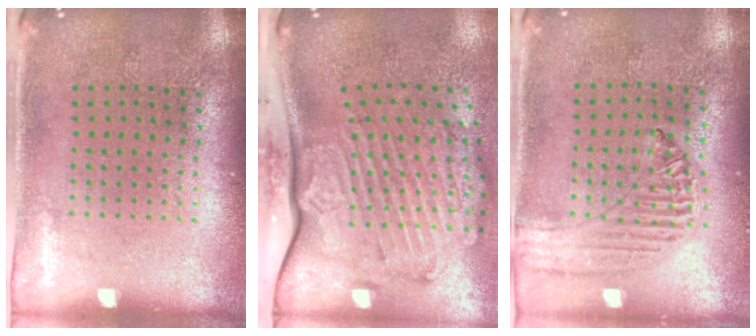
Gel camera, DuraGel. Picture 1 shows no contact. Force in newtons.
{"total": 3.5, "press": 2.6, "slide": 2.4}
{"total": 0.8, "press": 0.8, "slide": 0.1}